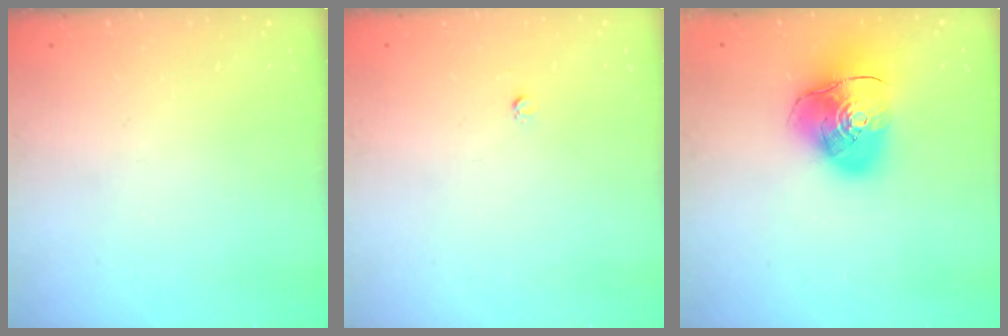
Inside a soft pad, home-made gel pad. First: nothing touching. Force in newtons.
{"total": 2.5, "press": 2.5, "slide": 0.2}
{"total": 14.3, "press": 14.2, "slide": 1.9}